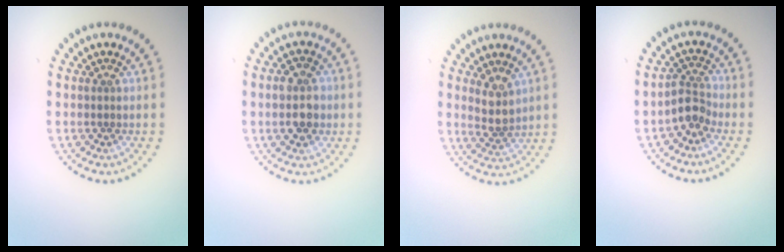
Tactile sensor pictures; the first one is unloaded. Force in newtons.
{"total": 2.9, "press": 2.9, "slide": 0.2}
{"total": 2.4, "press": 2.1, "slide": 1.2}
{"total": 2.4, "press": 1.8, "slide": 1.6}